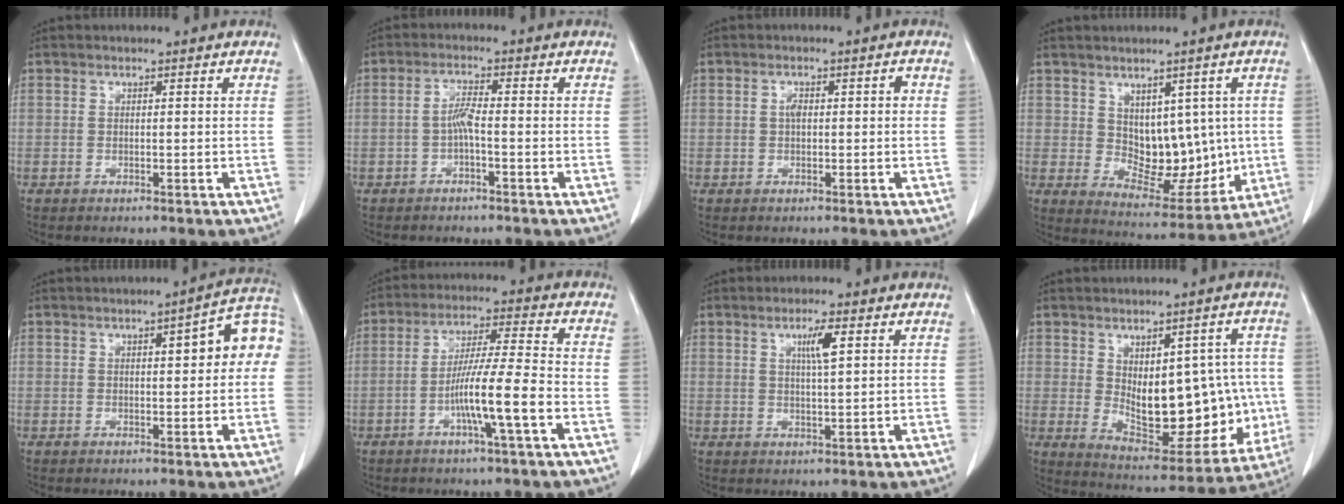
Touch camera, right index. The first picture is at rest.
{"total": 2.9, "force": [-0.8, 0.3, 2.7], "torque": [-0.053, 0.005, -0.017]}
{"total": 2.3, "force": [0.1, 1.1, 2.0], "torque": [-0.034, 0.013, 0.002]}
{"total": 9.6, "force": [1.3, 6.1, 7.3], "torque": [-0.088, 0.003, 0.043]}
{"total": 7.9, "force": [1.4, 1.9, 7.5], "torque": [-0.095, 0.030, 0.013]}
{"total": 9.6, "force": [-3.4, -0.6, 9.0], "torque": [-0.167, 0.002, -0.063]}
{"total": 3.6, "force": [1.4, 0.1, 3.4], "torque": [-0.057, -0.002, 0.024]}
{"total": 16.8, "force": [-0.3, 8.2, 14.6], "torque": [-0.206, 0.005, 0.025]}